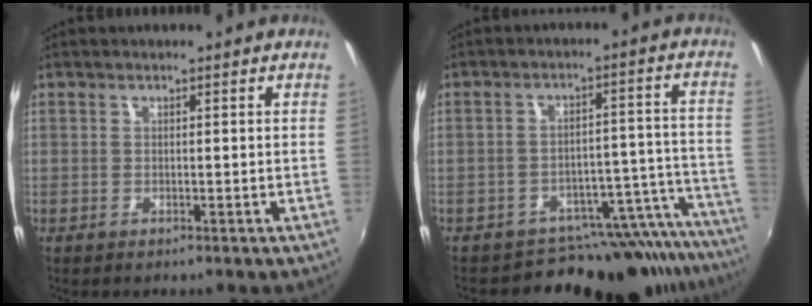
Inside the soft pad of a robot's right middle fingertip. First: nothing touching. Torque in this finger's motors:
{"motor_torque": [1.07, -1.07, 0.17, 0.07]}